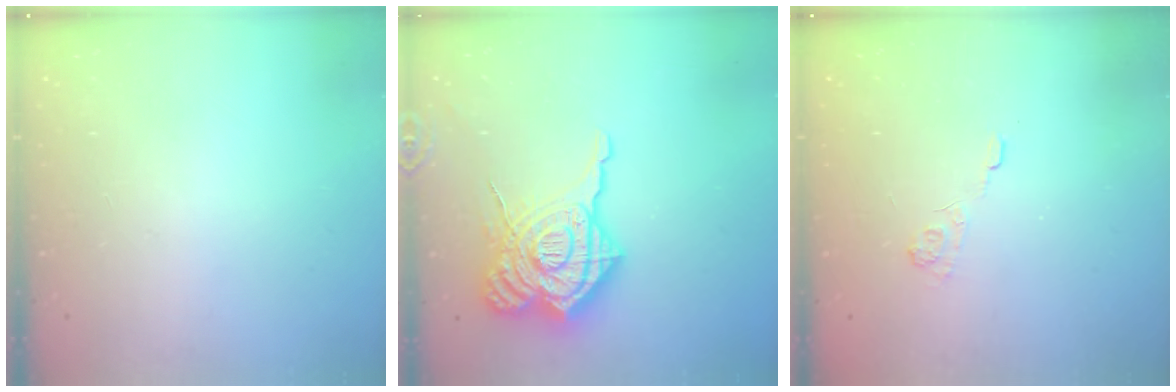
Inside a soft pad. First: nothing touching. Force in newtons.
{"total": 23.6, "press": 23.4, "slide": 2.7}
{"total": 3.7, "press": 3.4, "slide": 1.4}